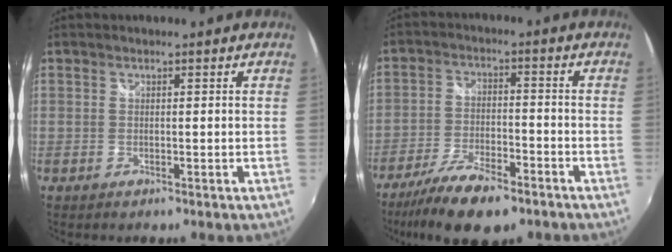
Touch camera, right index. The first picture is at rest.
{"total": 13.2, "force": [-9.8, 3.4, 8.3], "torque": [-0.184, -0.034, -0.176]}